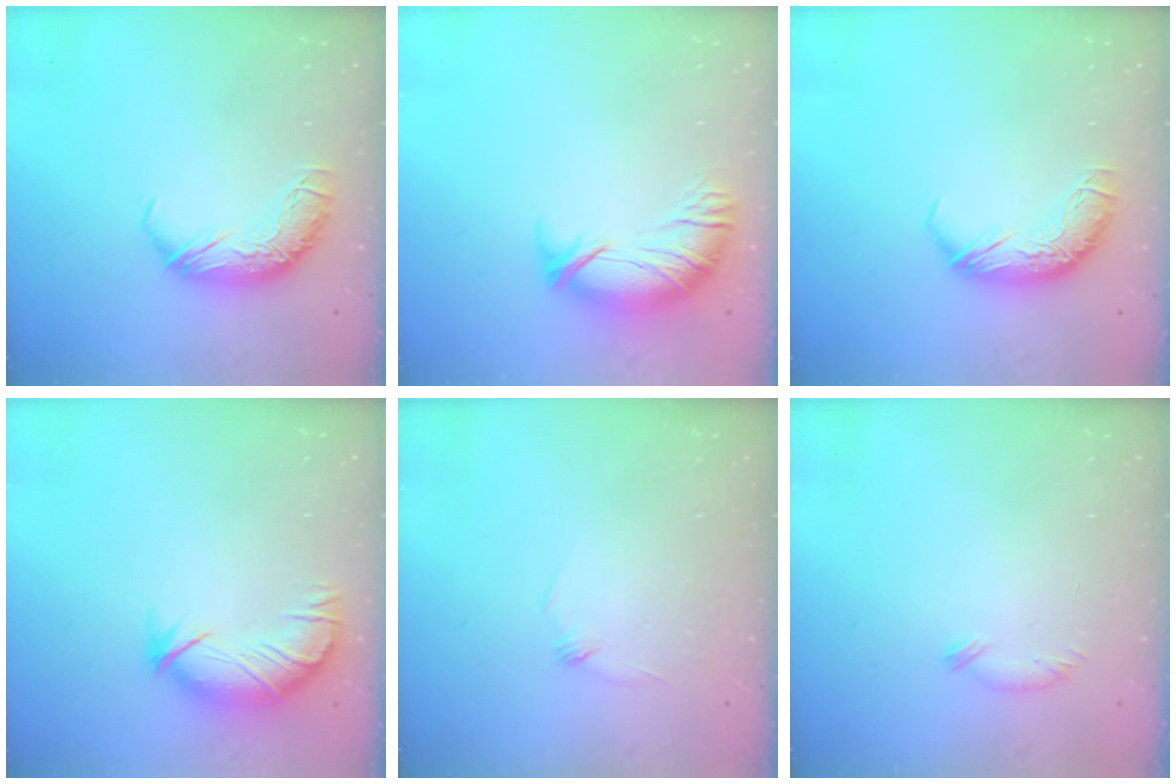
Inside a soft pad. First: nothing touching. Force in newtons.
{"total": 3.3, "press": 2.3, "slide": 2.4}
{"total": 0.0}
{"total": 3.9, "press": 3.3, "slide": 2.0}
{"total": 8.1, "press": 8.1, "slide": 0.6}
{"total": 8.0, "press": 8.0, "slide": 0.5}